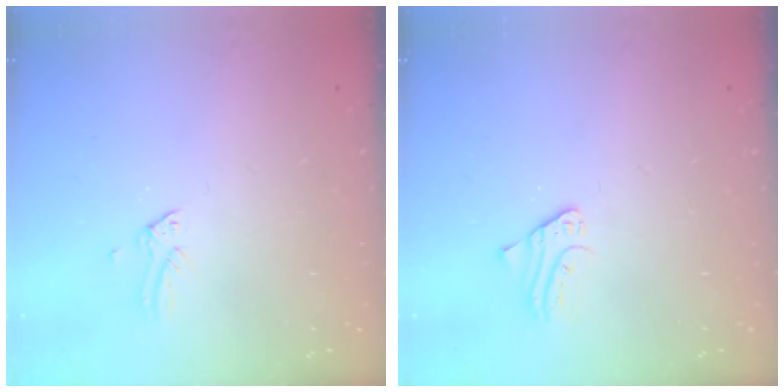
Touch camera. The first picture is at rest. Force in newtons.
{"total": 2.2, "press": 2.2, "slide": 0.2}